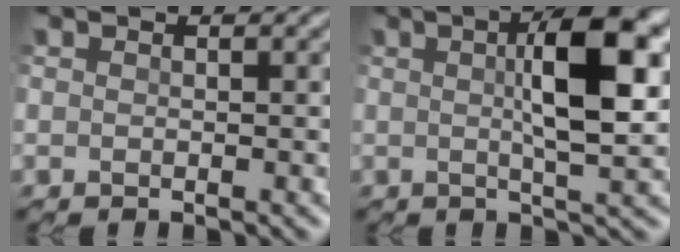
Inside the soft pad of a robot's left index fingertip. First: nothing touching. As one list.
[{"total": 7.1, "force": [1.7, 1.5, 6.7], "torque": [-0.113, 0.016, 0.026]}]